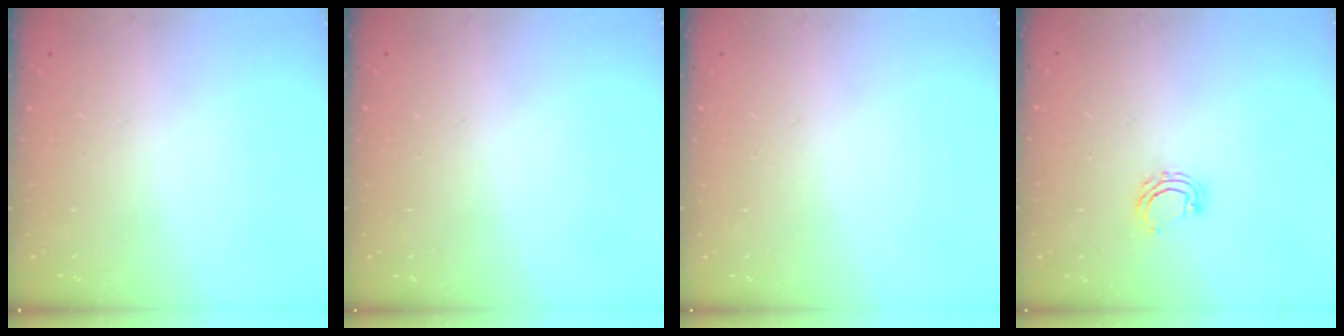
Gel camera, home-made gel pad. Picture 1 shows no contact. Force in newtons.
{"total": 0.0}
{"total": 0.0}
{"total": 5.2, "press": 5.0, "slide": 1.2}